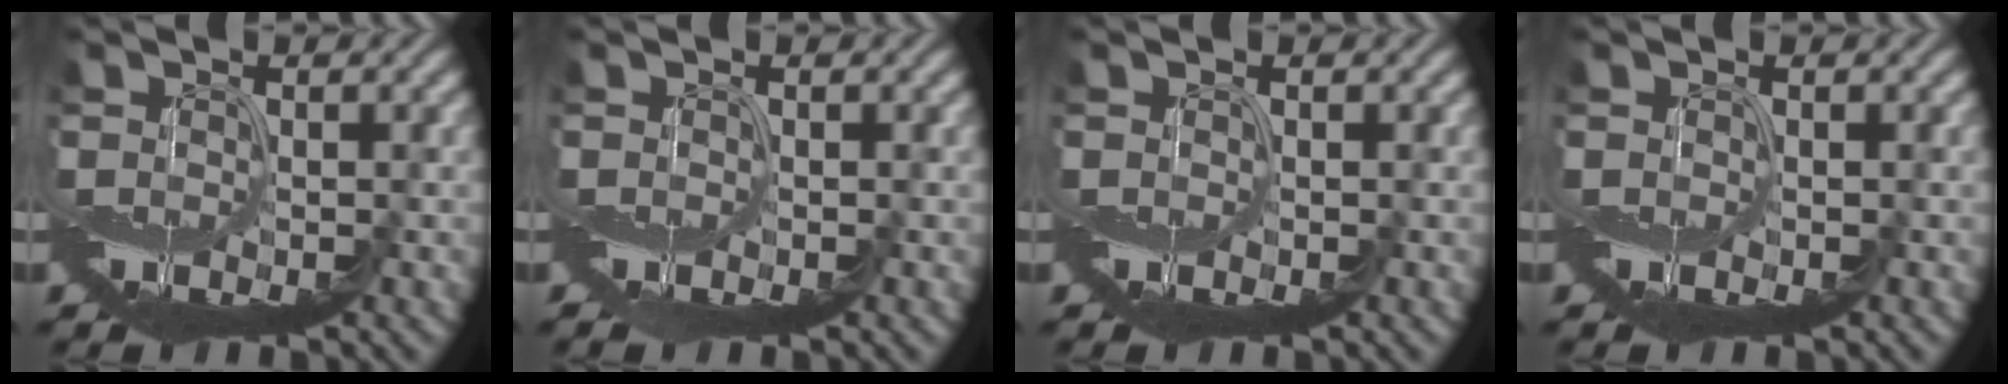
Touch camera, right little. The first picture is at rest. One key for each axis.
{"total": 0.6, "fx": -0.6, "fy": -0.1, "fz": 0.0, "tx": -0.002, "ty": -0.001, "tz": -0.009}
{"total": 0.0}
{"total": 0.0}